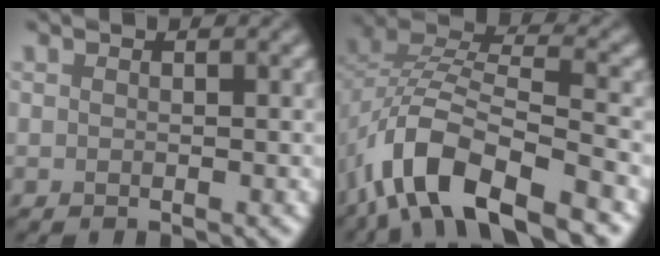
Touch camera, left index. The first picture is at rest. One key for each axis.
{"total": 10.6, "fx": -7.0, "fy": 4.0, "fz": 6.9, "tx": -0.141, "ty": -0.002, "tz": -0.122}